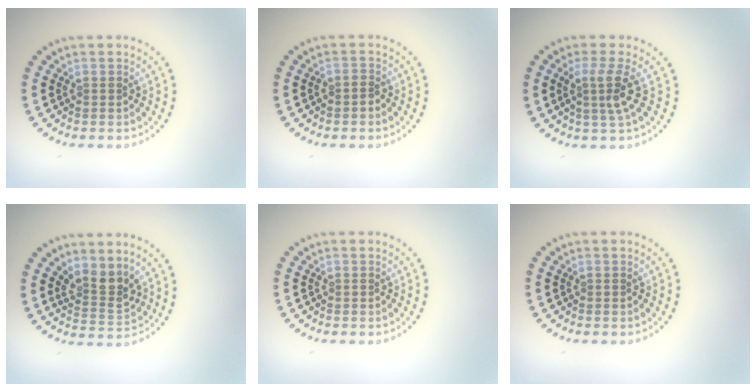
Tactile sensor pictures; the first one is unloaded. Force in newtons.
{"total": 0.7, "press": 0.4, "slide": 0.6}
{"total": 2.7, "press": 1.9, "slide": 1.9}
{"total": 2.8, "press": 2.2, "slide": 1.8}
{"total": 0.0}
{"total": 0.0}